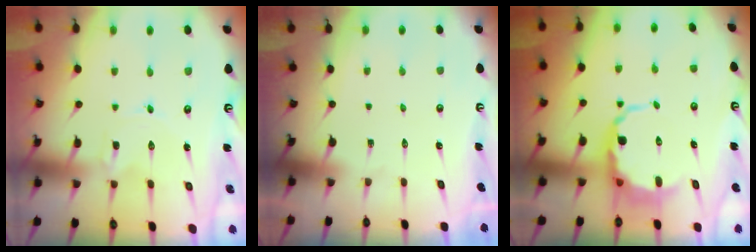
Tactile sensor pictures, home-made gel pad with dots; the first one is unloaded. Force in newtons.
{"total": 0.0}
{"total": 6.5, "press": 6.2, "slide": 2.1}